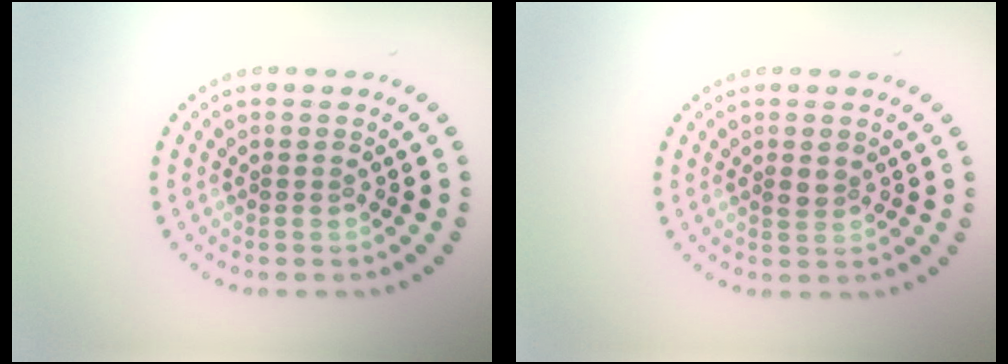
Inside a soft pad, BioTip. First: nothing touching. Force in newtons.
{"total": 1.1, "press": 1.1, "slide": 0.2}